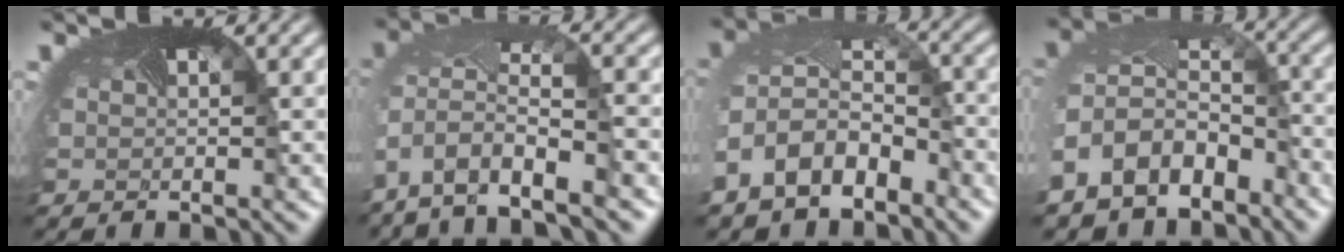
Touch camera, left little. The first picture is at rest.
{"total": 8.6, "force": [-4.8, 4.0, 6.0], "torque": [-0.146, -0.021, -0.068]}
{"total": 7.7, "force": [-3.6, 5.3, 4.4], "torque": [-0.113, -0.015, -0.065]}
{"total": 9.8, "force": [-4.7, 7.3, 4.4], "torque": [-0.125, -0.033, -0.071]}